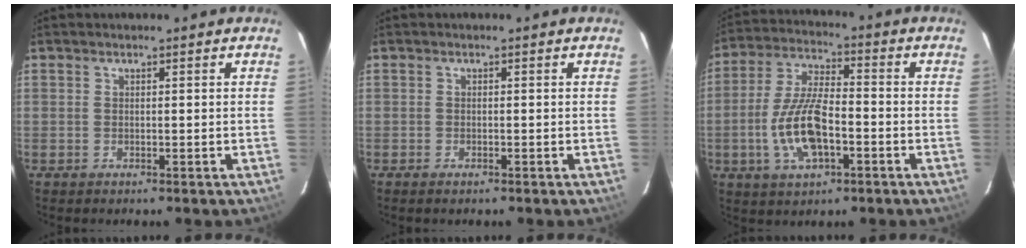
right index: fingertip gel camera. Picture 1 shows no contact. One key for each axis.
{"total": 0.9, "fx": -0.7, "fy": 0.3, "fz": 0.5, "tx": -0.009, "ty": -0.003, "tz": -0.014}
{"total": 12.5, "fx": -3.8, "fy": 5.0, "fz": 10.8, "tx": -0.227, "ty": 0.001, "tz": -0.069}